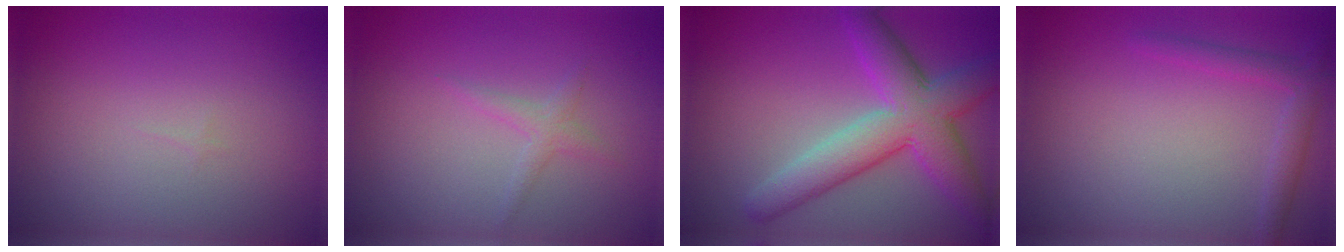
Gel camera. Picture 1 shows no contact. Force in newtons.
{"total": 1.2, "press": 1.2, "slide": 0.1}
{"total": 7.3, "press": 7.3, "slide": 0.4}
{"total": 2.0, "press": 2.0, "slide": 0.1}